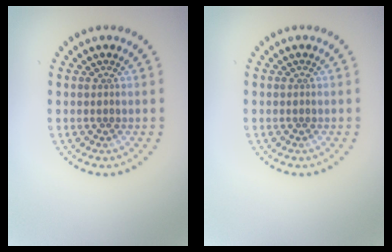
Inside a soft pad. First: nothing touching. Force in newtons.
{"total": 0.0}